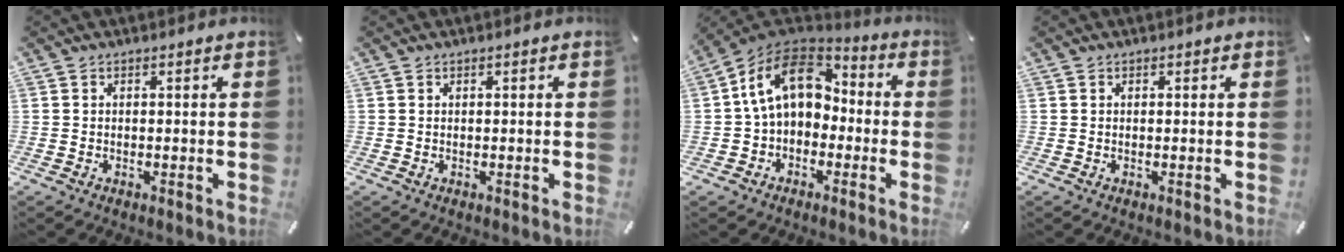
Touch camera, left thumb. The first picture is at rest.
{"total": 0.0}
{"total": 14.4, "force": [2.4, 10.6, 9.4], "torque": [-0.175, 0.011, 0.040]}
{"total": 0.0}